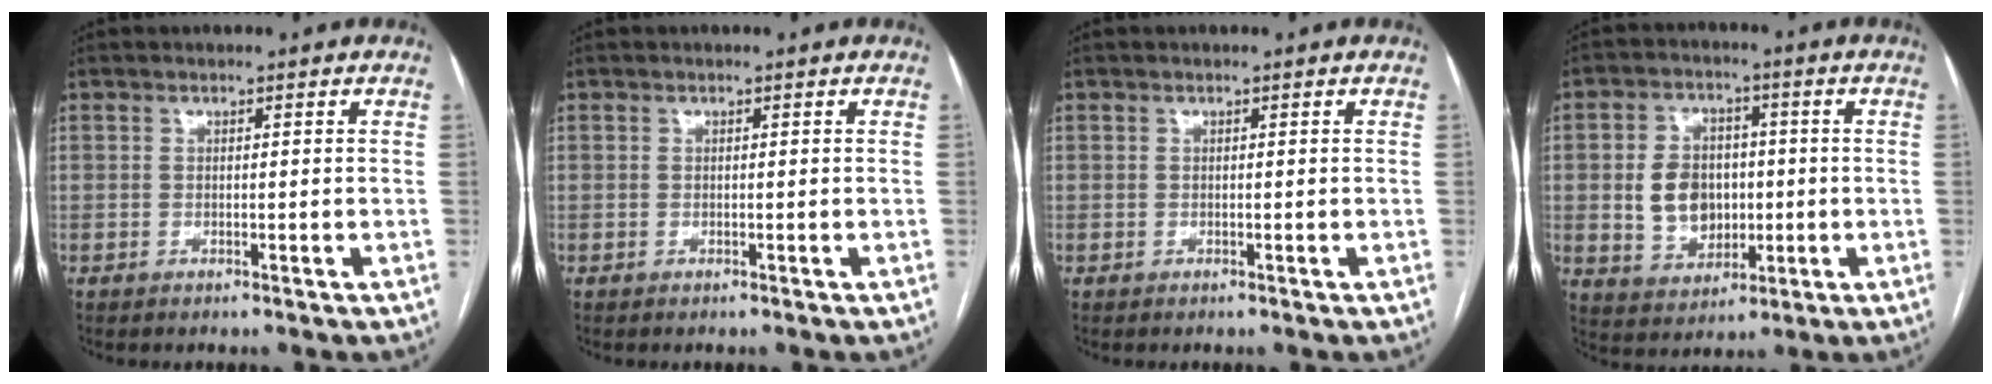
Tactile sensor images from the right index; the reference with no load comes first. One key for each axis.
{"total": 0.0}
{"total": 0.0}
{"total": 8.9, "fx": -0.1, "fy": 7.0, "fz": 5.6, "tx": -0.112, "ty": 0.014, "tz": 0.009}